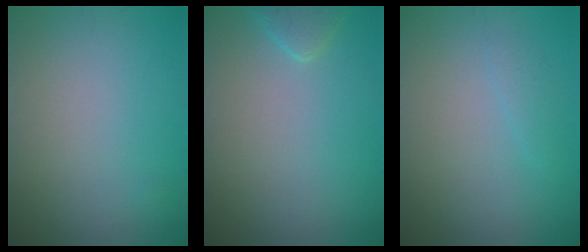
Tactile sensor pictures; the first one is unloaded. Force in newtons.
{"total": 1.6, "press": 1.6, "slide": 0.1}
{"total": 0.8, "press": 0.8, "slide": 0.0}